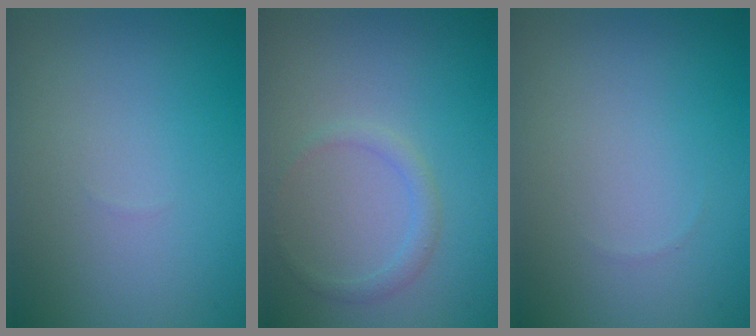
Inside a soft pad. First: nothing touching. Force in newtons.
{"total": 1.3, "press": 1.3, "slide": 0.1}
{"total": 0.0}